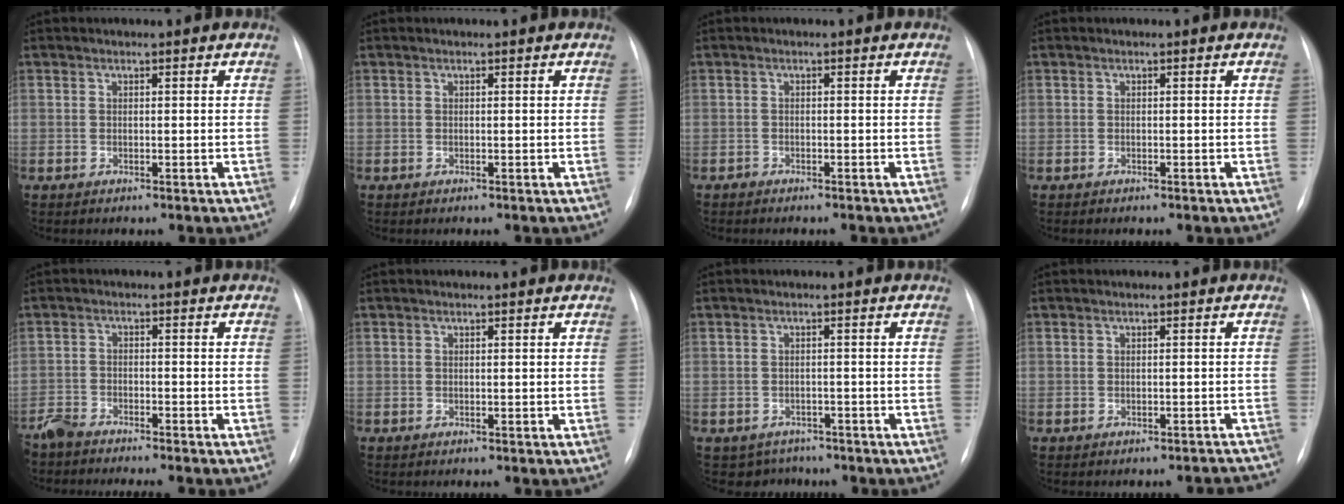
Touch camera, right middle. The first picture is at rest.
{"total": 0.0}
{"total": 0.8, "force": [-0.8, 0.4, 0.0], "torque": [-0.004, 0.001, -0.015]}
{"total": 0.0}
{"total": 6.9, "force": [-6.5, 0.7, 2.2], "torque": [-0.023, -0.010, -0.105]}
{"total": 0.0}
{"total": 3.7, "force": [-2.8, 2.4, -0.3], "torque": [0.005, 0.010, -0.038]}
{"total": 3.9, "force": [-3.7, 1.0, 0.5], "torque": [0.006, 0.000, -0.036]}